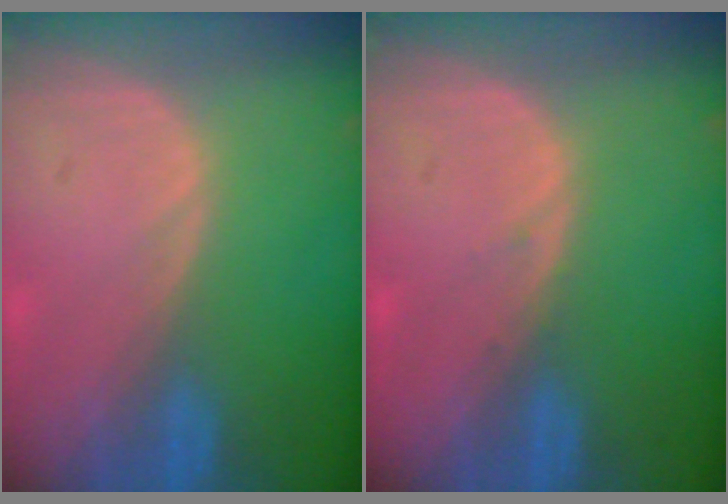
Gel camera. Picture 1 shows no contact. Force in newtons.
{"total": 0.6, "press": 0.3, "slide": 0.5}